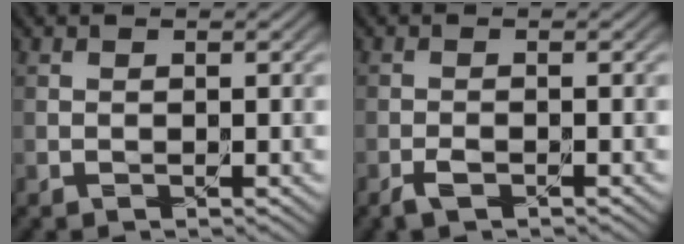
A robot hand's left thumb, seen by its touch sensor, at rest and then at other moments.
{"total": 1.6, "force": [-1.2, 0.5, 1.0], "torque": [-0.018, 0.000, -0.025]}